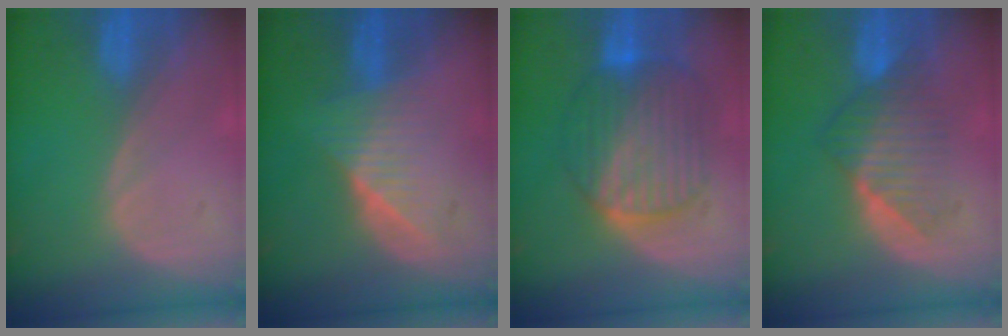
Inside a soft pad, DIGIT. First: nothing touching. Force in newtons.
{"total": 6.3, "press": 6.0, "slide": 2.0}
{"total": 9.7, "press": 9.7, "slide": 0.6}
{"total": 6.7, "press": 6.4, "slide": 2.1}